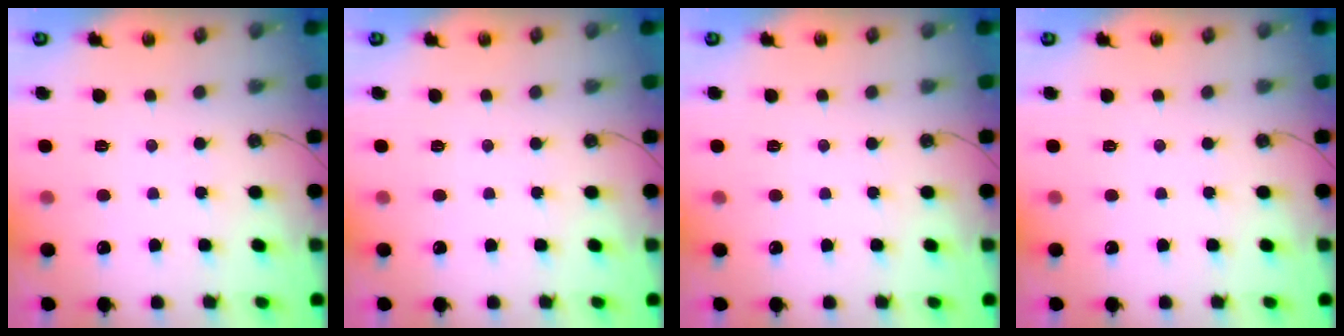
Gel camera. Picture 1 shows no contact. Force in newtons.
{"total": 0.0}
{"total": 0.0}
{"total": 0.0}